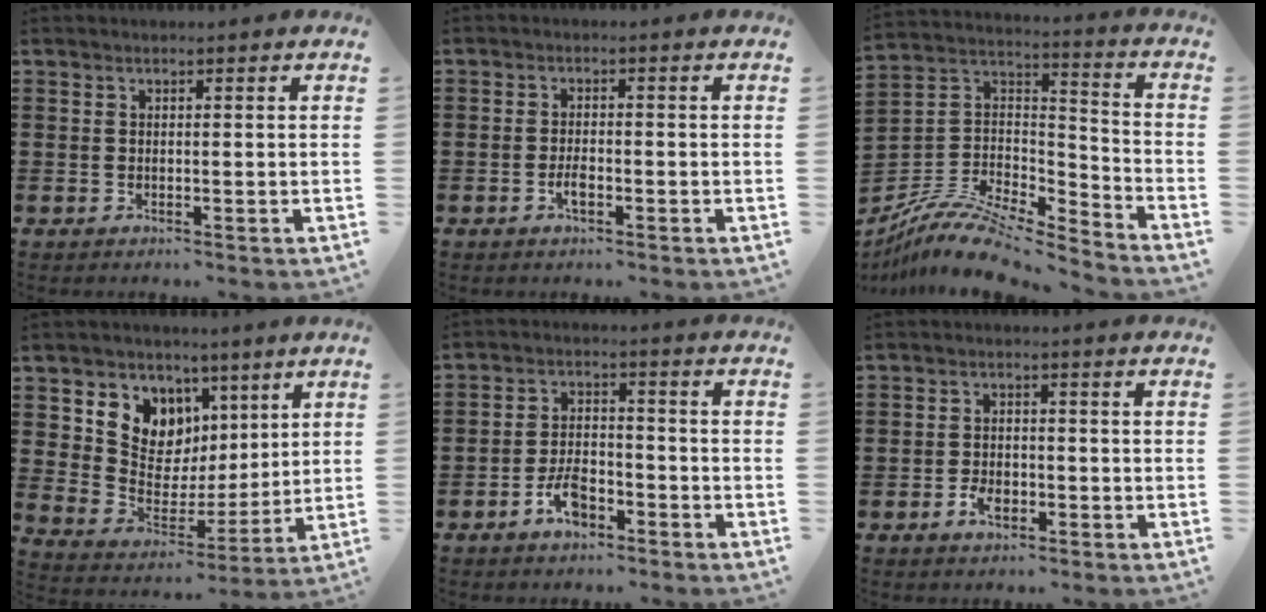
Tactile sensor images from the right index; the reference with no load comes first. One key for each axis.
{"total": 2.4, "fx": -1.1, "fy": 0.8, "fz": 2.0, "tx": -0.046, "ty": -0.002, "tz": -0.022}
{"total": 10.4, "fx": -8.7, "fy": 2.7, "fz": 4.9, "tx": -0.099, "ty": 0.017, "tz": -0.173}
{"total": 7.7, "fx": 4.2, "fy": 6.3, "fz": 1.4, "tx": -0.063, "ty": -0.041, "tz": 0.077}
{"total": 5.7, "fx": -3.4, "fy": 2.7, "fz": 3.7, "tx": -0.080, "ty": 0.006, "tz": -0.067}
{"total": 3.2, "fx": -1.6, "fy": 1.8, "fz": 2.1, "tx": -0.039, "ty": 0.002, "tz": -0.029}